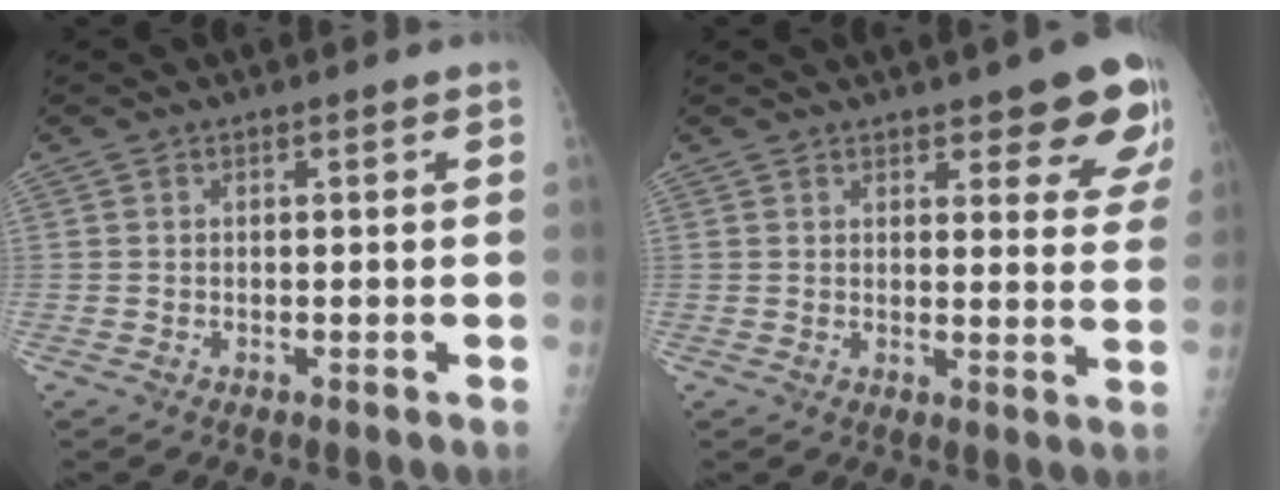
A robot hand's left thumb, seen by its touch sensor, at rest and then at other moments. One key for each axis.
{"total": 11.0, "fx": 7.2, "fy": 3.5, "fz": 7.6, "tx": -0.050, "ty": -0.035, "tz": 0.079}